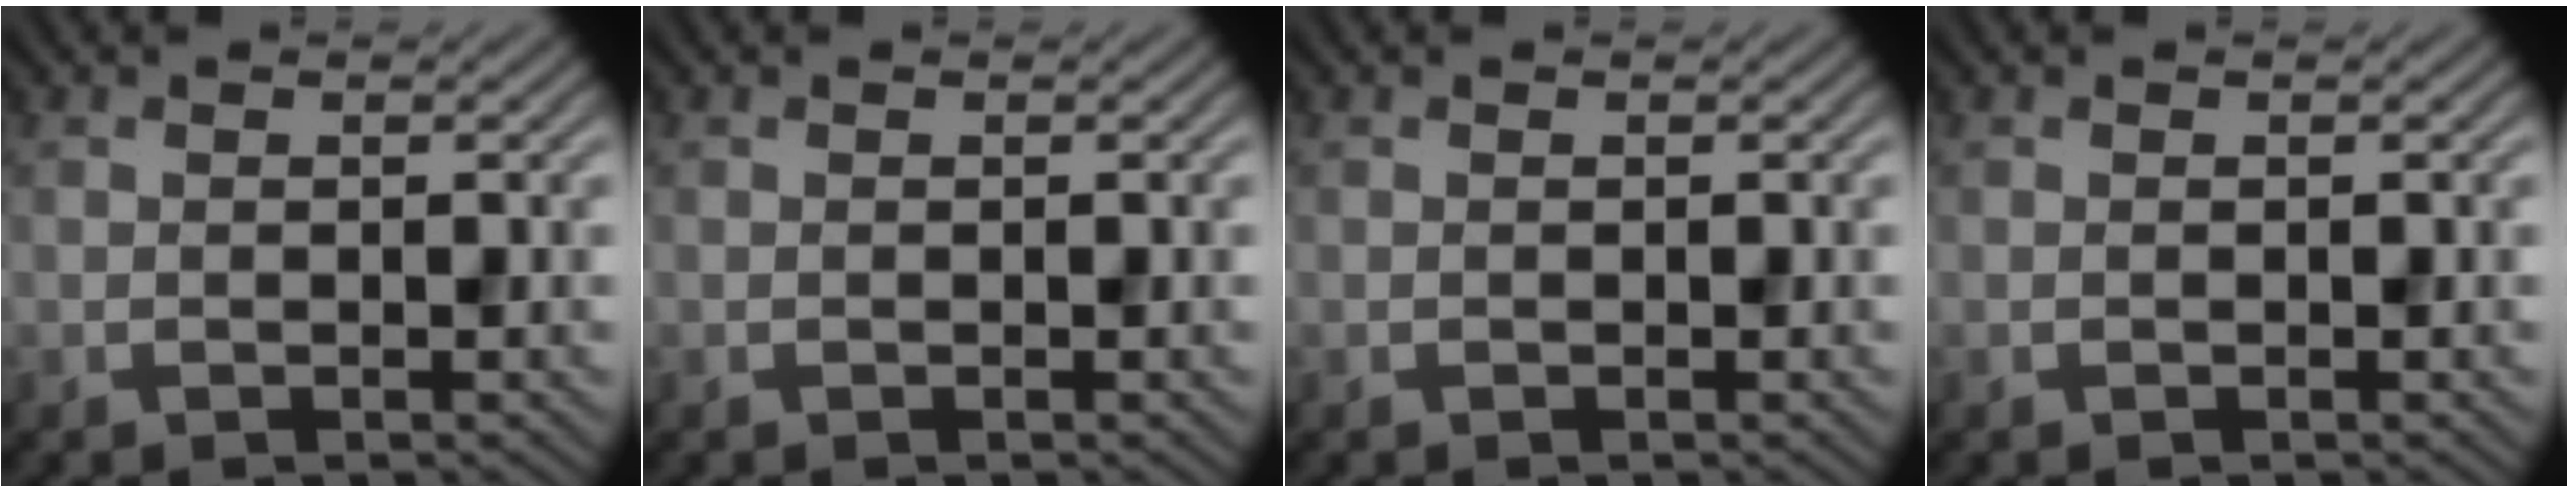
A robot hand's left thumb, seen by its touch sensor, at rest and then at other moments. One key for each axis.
{"total": 0.0}
{"total": 0.0}
{"total": 0.0}